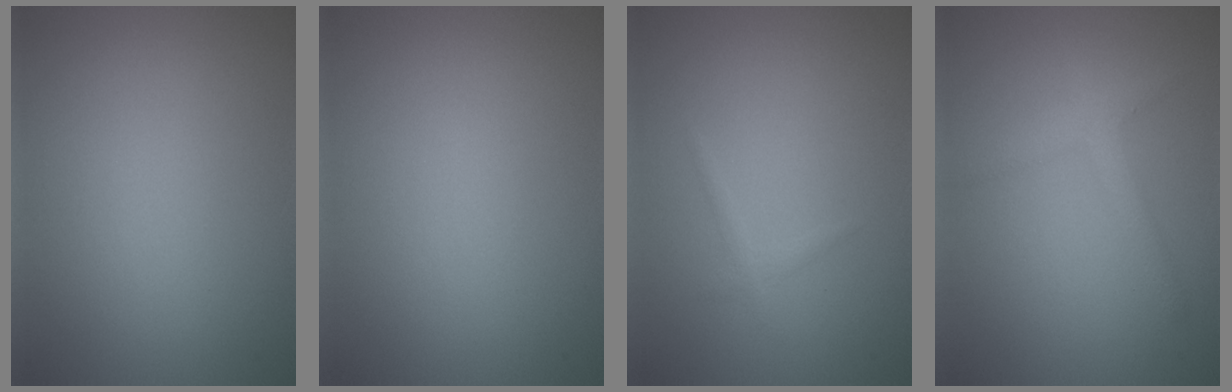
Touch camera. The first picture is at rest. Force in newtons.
{"total": 0.0}
{"total": 0.8, "press": 0.8, "slide": 0.1}
{"total": 2.1, "press": 2.1, "slide": 0.1}